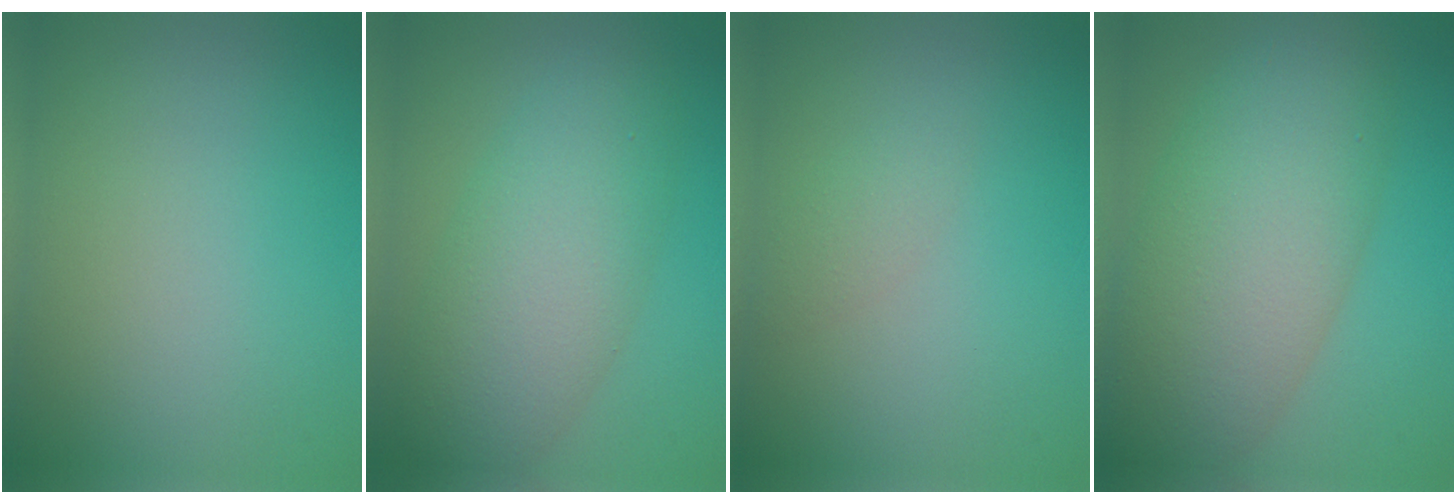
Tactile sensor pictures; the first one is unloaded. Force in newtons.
{"total": 7.4, "press": 7.4, "slide": 0.3}
{"total": 1.4, "press": 1.4, "slide": 0.1}
{"total": 10.7, "press": 10.7, "slide": 0.3}